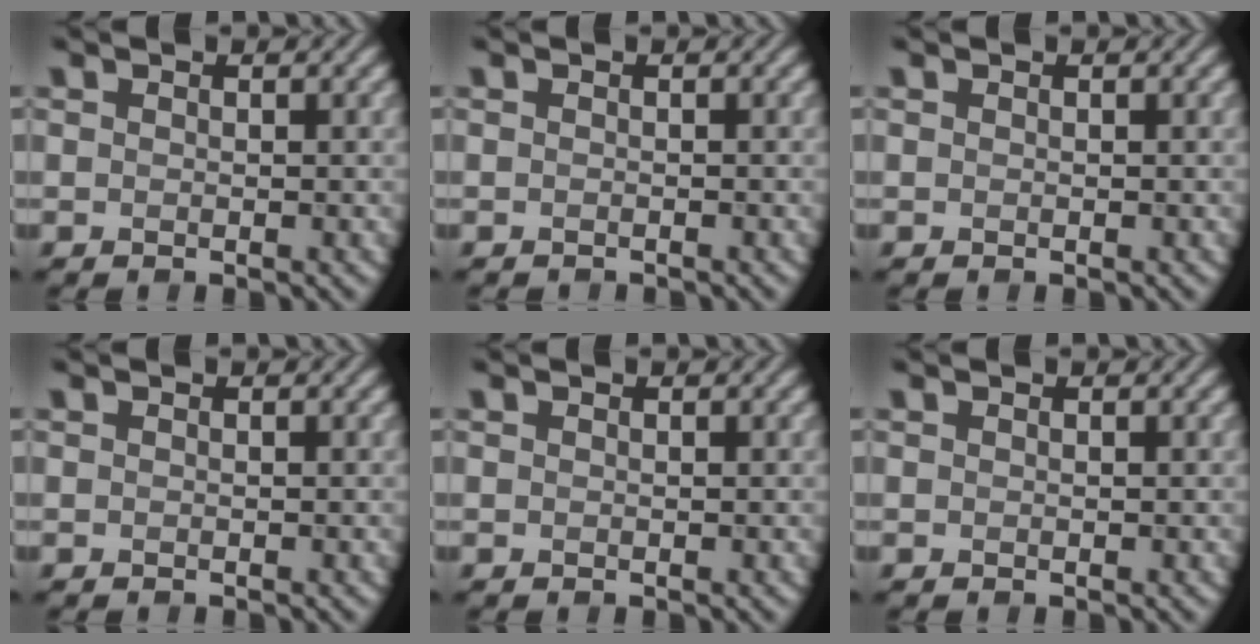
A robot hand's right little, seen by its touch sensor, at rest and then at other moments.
{"total": 0.7, "force": [-0.7, 0.0, 0.1], "torque": [0.001, -0.005, -0.013]}
{"total": 0.0}
{"total": 0.0}
{"total": 0.0}
{"total": 0.0}